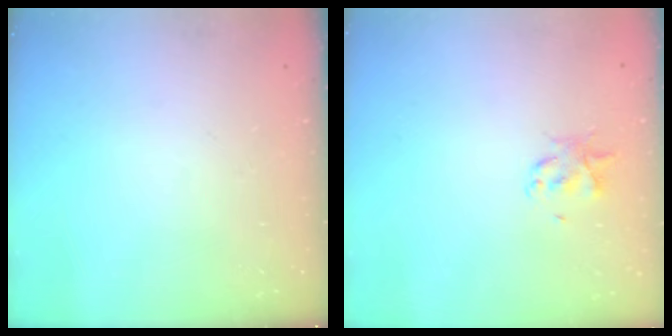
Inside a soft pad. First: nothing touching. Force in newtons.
{"total": 2.5, "press": 2.5, "slide": 0.4}